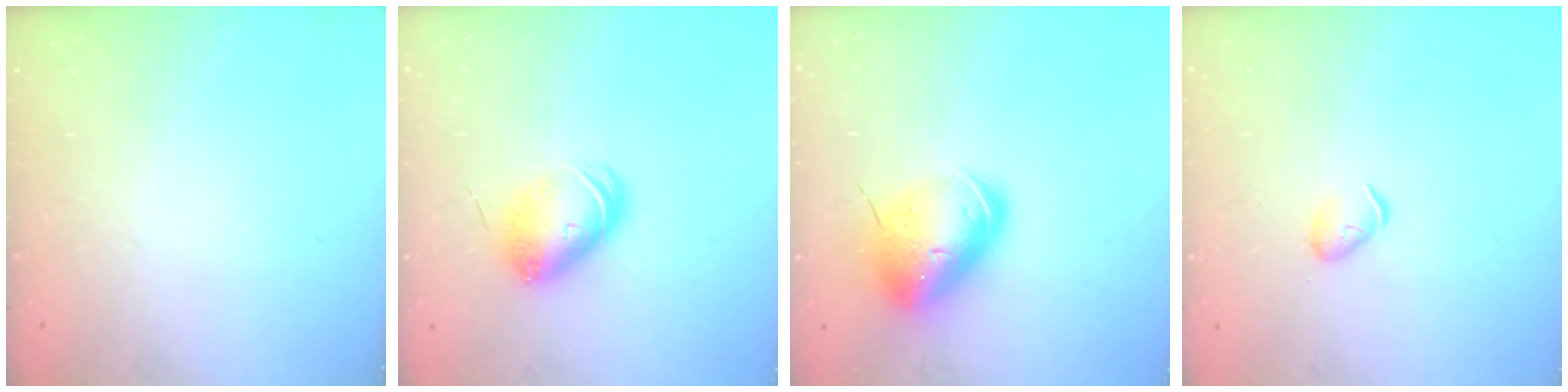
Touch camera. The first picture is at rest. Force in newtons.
{"total": 7.5, "press": 7.4, "slide": 1.2}
{"total": 15.6, "press": 15.4, "slide": 2.6}
{"total": 3.7, "press": 3.6, "slide": 0.7}